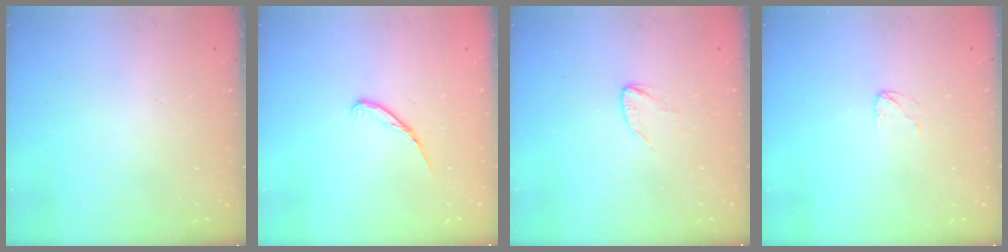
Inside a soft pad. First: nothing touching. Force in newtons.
{"total": 4.5, "press": 4.4, "slide": 0.5}
{"total": 2.3, "press": 2.3, "slide": 0.2}
{"total": 2.5, "press": 2.5, "slide": 0.2}